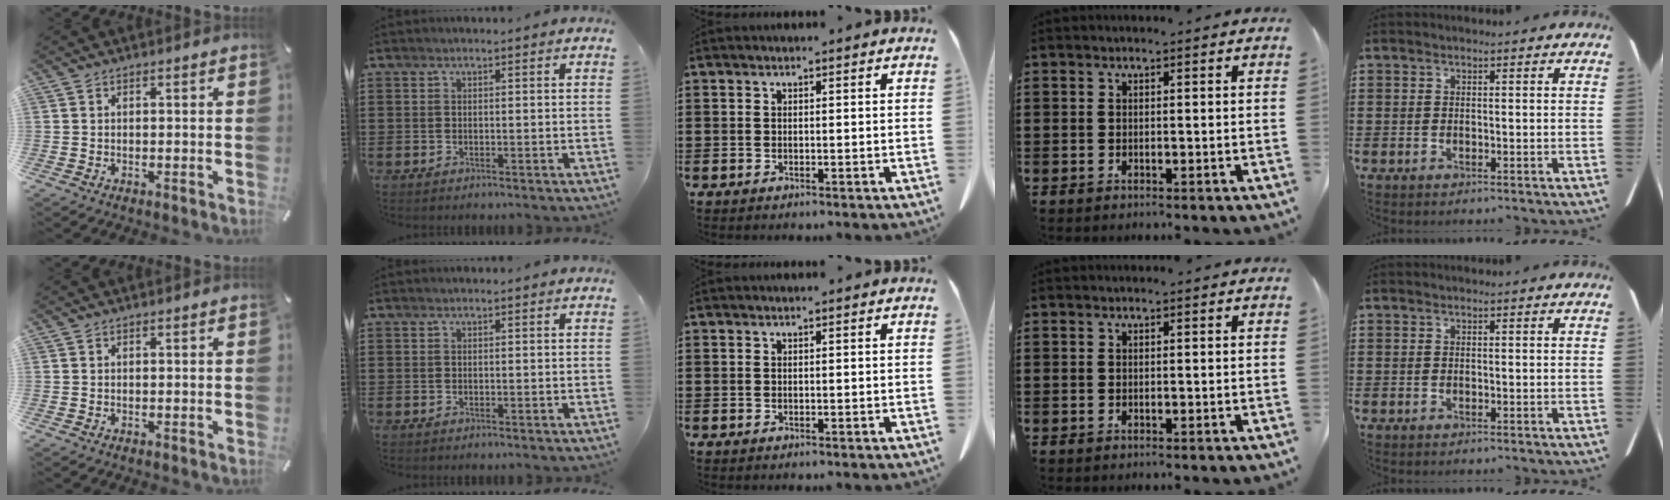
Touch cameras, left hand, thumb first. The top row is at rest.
{}